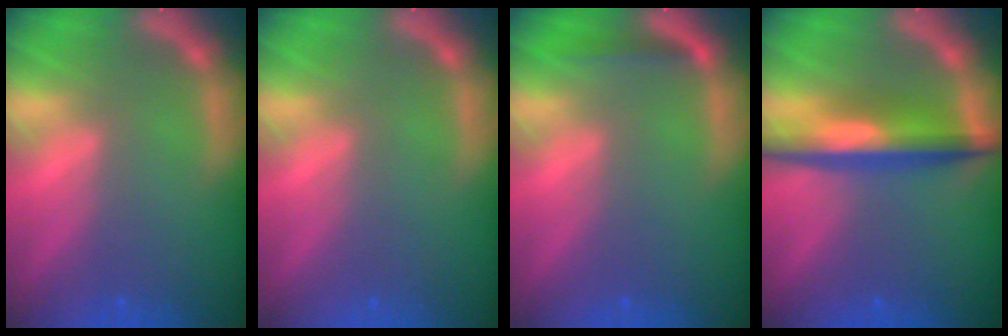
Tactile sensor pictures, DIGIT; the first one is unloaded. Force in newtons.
{"total": 0.0}
{"total": 1.4}
{"total": 6.0}